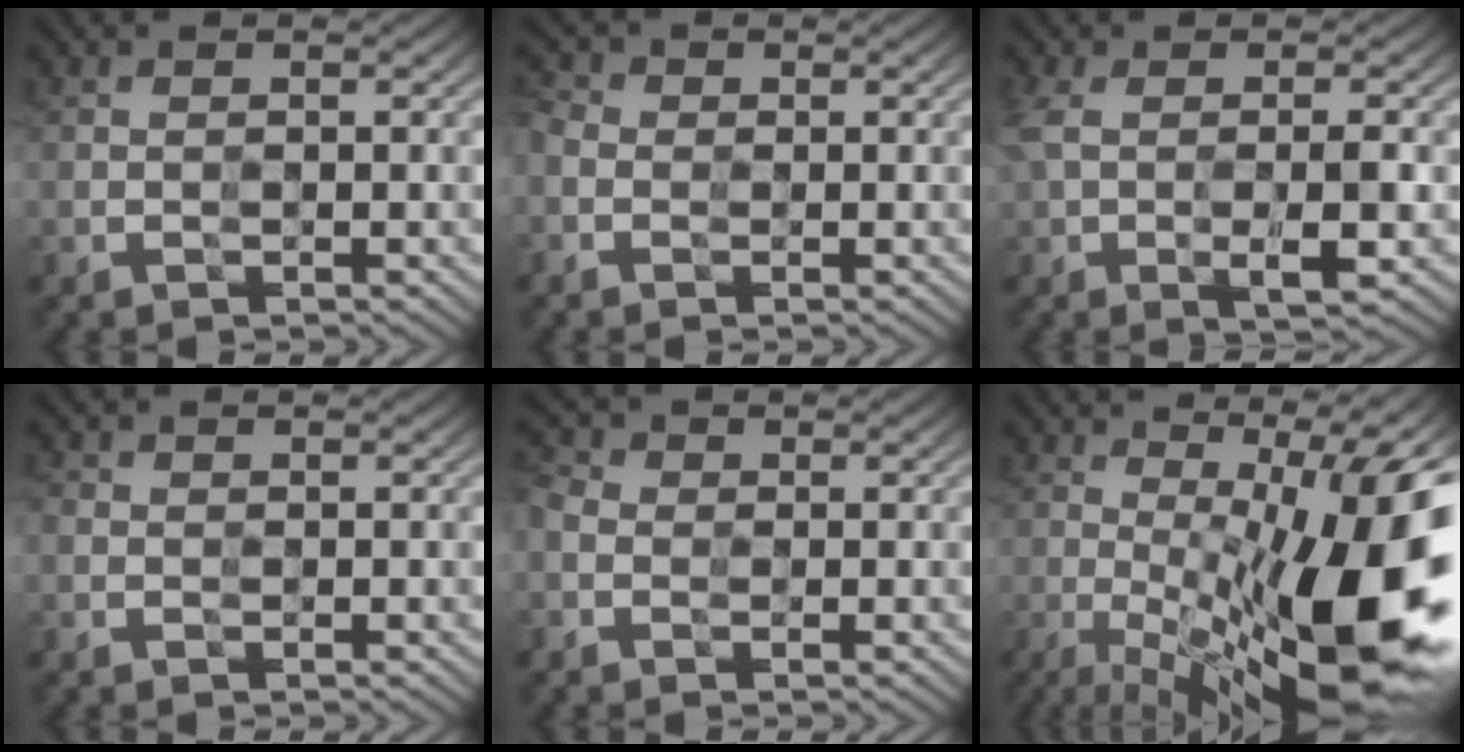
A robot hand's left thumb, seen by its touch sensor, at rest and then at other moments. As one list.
[{"total": 3.4, "force": [-1.0, 2.4, 2.3], "torque": [-0.040, -0.007, -0.021]}, {"total": 5.7, "force": [-0.9, 2.0, 5.2], "torque": [-0.109, -0.005, -0.017]}, {"total": 1.0, "force": [-0.4, 0.7, 0.6], "torque": [-0.014, -0.006, -0.010]}, {"total": 4.1, "force": [-1.0, 2.8, 2.7], "torque": [-0.048, -0.006, -0.022]}, {"total": 19.9, "force": [-2.1, 6.5, 18.7], "torque": [-0.237, 0.013, -0.042]}]